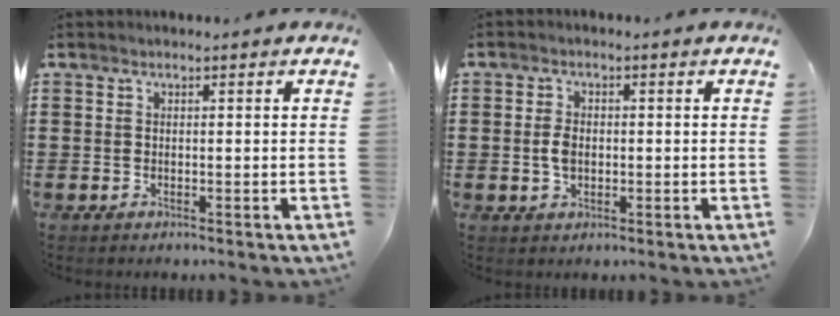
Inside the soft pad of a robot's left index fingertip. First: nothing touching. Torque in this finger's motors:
{"motor_torque": [0.58, 0.55, 0.18, 0.03]}